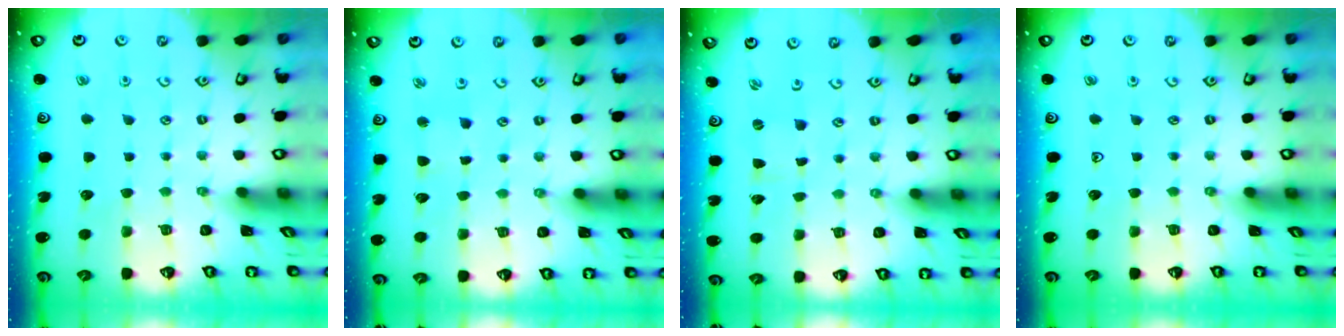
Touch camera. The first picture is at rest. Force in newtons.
{"total": 2.5, "press": 2.5, "slide": 0.3}
{"total": 0.0}
{"total": 0.0}